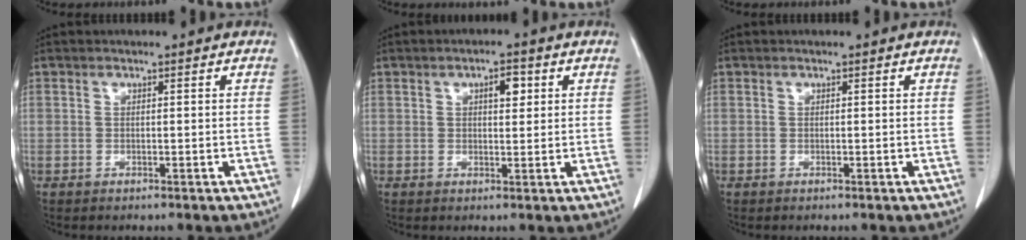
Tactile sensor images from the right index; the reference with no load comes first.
{"total": 3.2, "force": [1.2, 1.3, 2.6], "torque": [-0.040, 0.003, 0.016]}
{"total": 0.0}